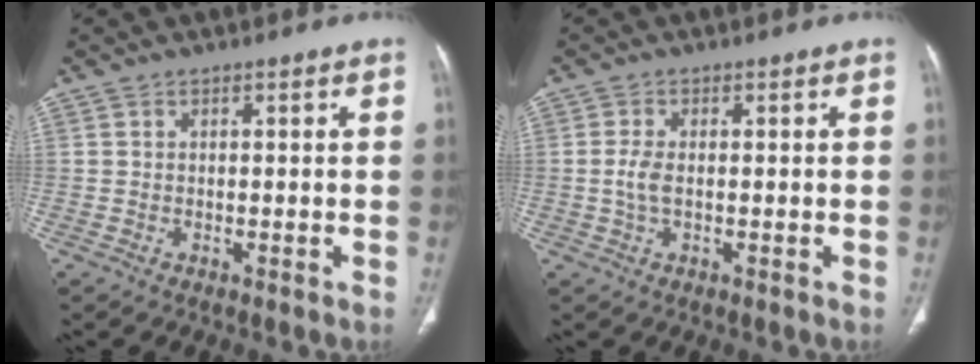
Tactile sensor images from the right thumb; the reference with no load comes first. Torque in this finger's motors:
{"motor_torque": [-0.09, -0.11, 0.64, -0.49, 0.13]}